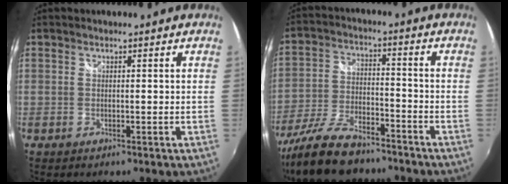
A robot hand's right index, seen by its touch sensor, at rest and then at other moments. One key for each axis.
{"total": 16.0, "fx": -12.7, "fy": 5.5, "fz": 8.0, "tx": -0.179, "ty": -0.028, "tz": -0.228}